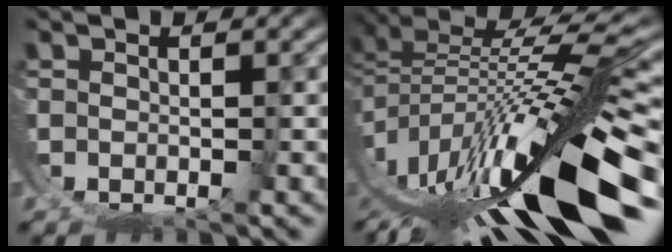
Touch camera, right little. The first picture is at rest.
{"total": 13.9, "force": [-3.2, 5.0, 12.6], "torque": [-0.203, -0.001, -0.037]}